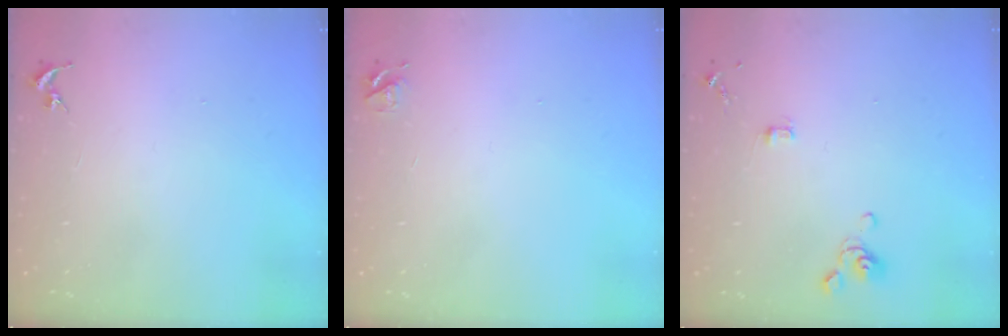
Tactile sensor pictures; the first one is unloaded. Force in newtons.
{"total": 4.7, "press": 4.7, "slide": 0.6}
{"total": 4.4, "press": 4.0, "slide": 1.8}